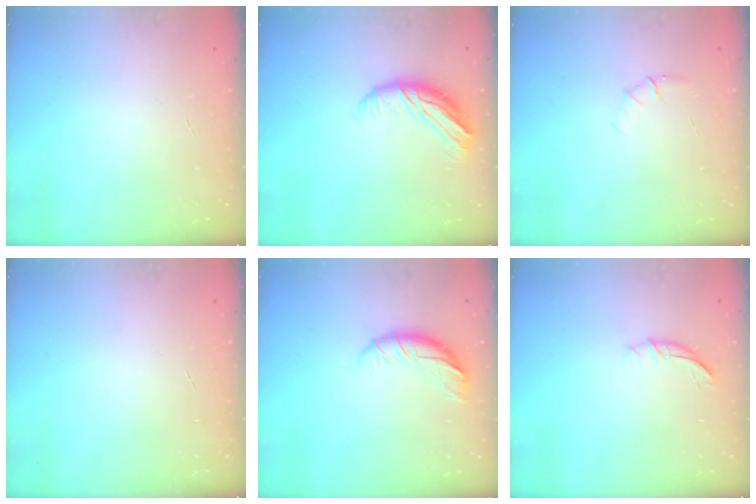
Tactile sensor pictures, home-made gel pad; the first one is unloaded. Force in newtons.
{"total": 10.3, "press": 10.2, "slide": 0.8}
{"total": 5.2, "press": 4.9, "slide": 1.6}
{"total": 0.0}
{"total": 9.5, "press": 9.5, "slide": 0.3}
{"total": 7.2, "press": 7.1, "slide": 1.4}